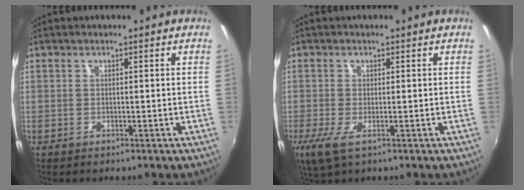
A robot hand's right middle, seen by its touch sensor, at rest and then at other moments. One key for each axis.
{"total": 4.0, "fx": -1.6, "fy": 1.0, "fz": 3.6, "tx": -0.076, "ty": -0.017, "tz": -0.028}